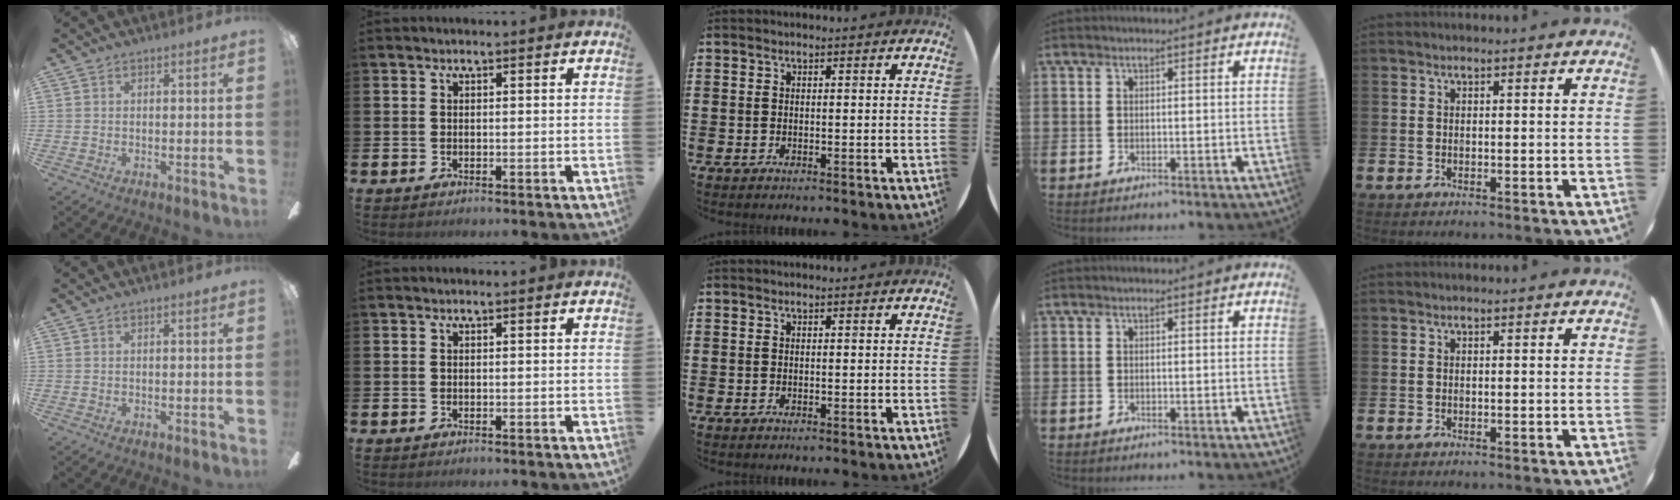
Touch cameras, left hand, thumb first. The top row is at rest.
{}